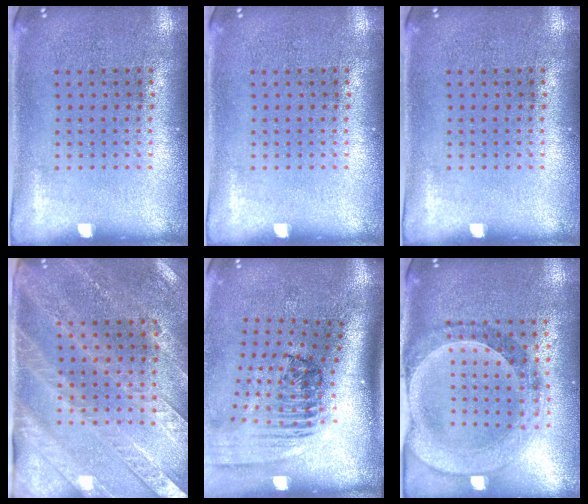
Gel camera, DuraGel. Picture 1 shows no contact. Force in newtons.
{"total": 0.0}
{"total": 0.0}
{"total": 2.9, "press": 2.7, "slide": 1.1}
{"total": 2.6, "press": 1.8, "slide": 1.9}
{"total": 1.5, "press": 1.5, "slide": 0.3}